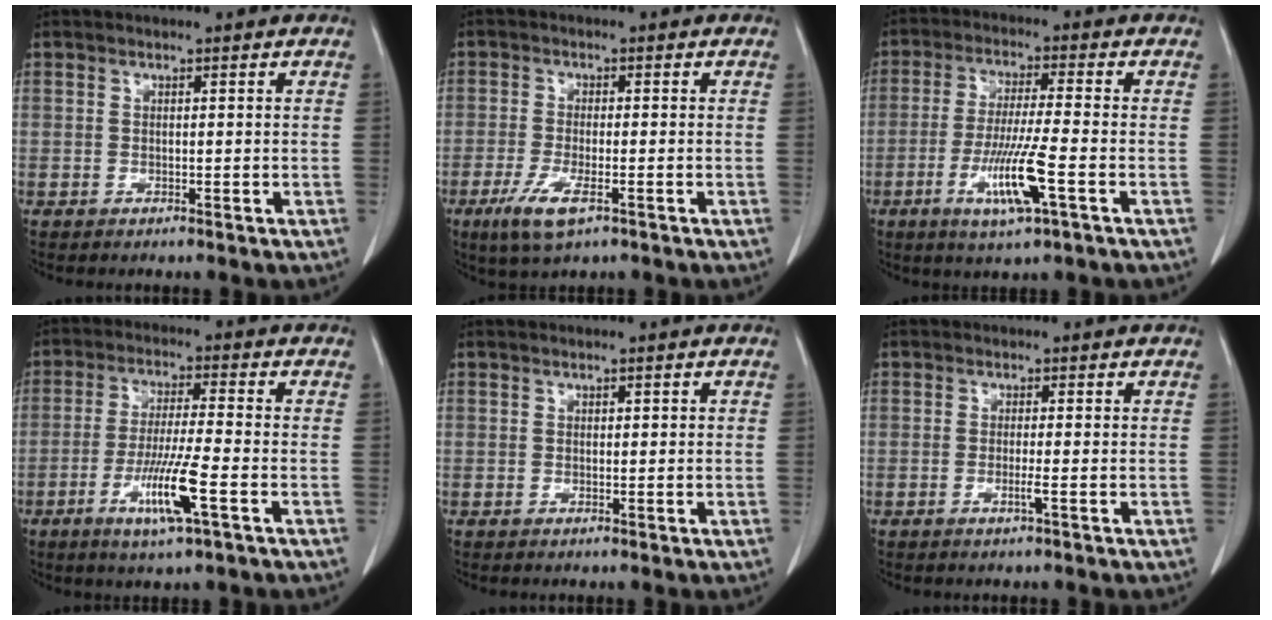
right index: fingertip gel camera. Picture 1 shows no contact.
{"total": 6.0, "force": [-3.2, 1.4, 4.9], "torque": [-0.104, -0.015, -0.054]}
{"total": 9.5, "force": [-3.5, -0.1, 8.8], "torque": [-0.170, -0.017, -0.065]}
{"total": 9.0, "force": [-3.6, -0.2, 8.3], "torque": [-0.158, -0.016, -0.067]}
{"total": 0.6, "force": [0.2, 0.3, 0.5], "torque": [-0.005, 0.001, 0.003]}
{"total": 1.4, "force": [-0.6, -0.3, 1.2], "torque": [-0.024, -0.003, -0.012]}